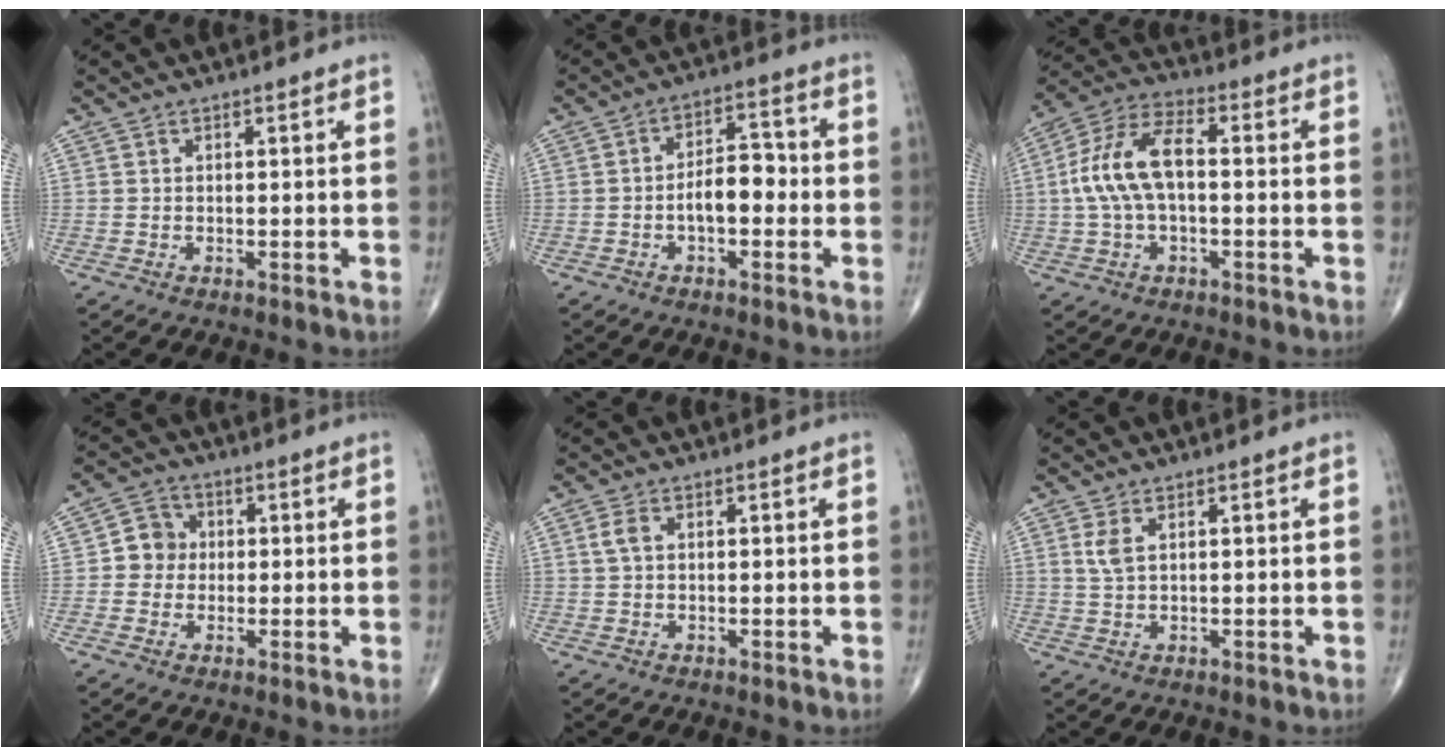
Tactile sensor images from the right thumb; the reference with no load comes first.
{"total": 6.9, "force": [-1.4, 3.7, 5.7], "torque": [-0.079, 0.024, -0.030]}
{"total": 12.1, "force": [0.0, 6.1, 10.4], "torque": [-0.218, 0.038, -0.006]}
{"total": 5.0, "force": [0.0, 4.7, 1.7], "torque": [-0.001, 0.009, -0.009]}
{"total": 2.1, "force": [0.6, 1.2, 1.6], "torque": [-0.041, 0.009, 0.012]}
{"total": 2.5, "force": [1.0, 1.0, 2.1], "torque": [-0.049, 0.001, 0.028]}